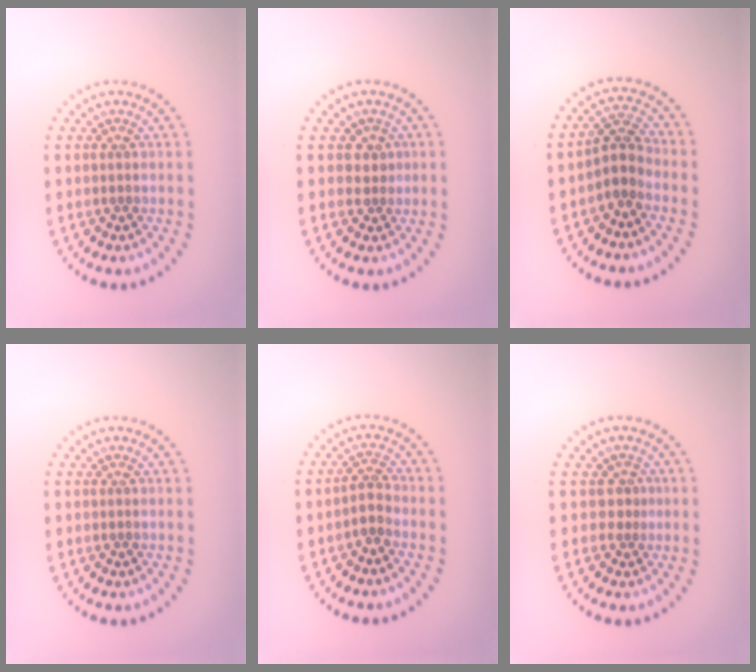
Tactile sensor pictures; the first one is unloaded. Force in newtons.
{"total": 1.5, "press": 1.2, "slide": 0.8}
{"total": 2.6, "press": 2.0, "slide": 1.6}
{"total": 0.0}
{"total": 1.7, "press": 1.4, "slide": 1.0}
{"total": 1.1, "press": 0.5, "slide": 1.0}